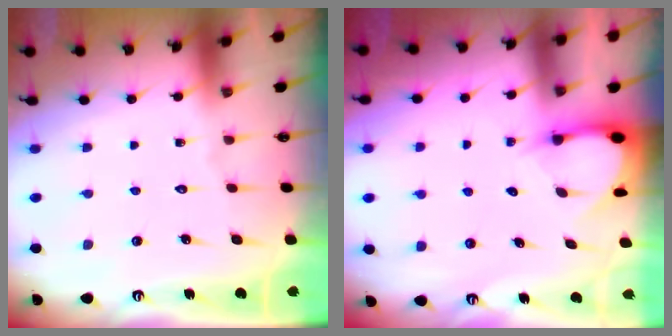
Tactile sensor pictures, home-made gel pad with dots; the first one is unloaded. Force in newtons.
{"total": 2.8, "press": 2.8, "slide": 0.2}